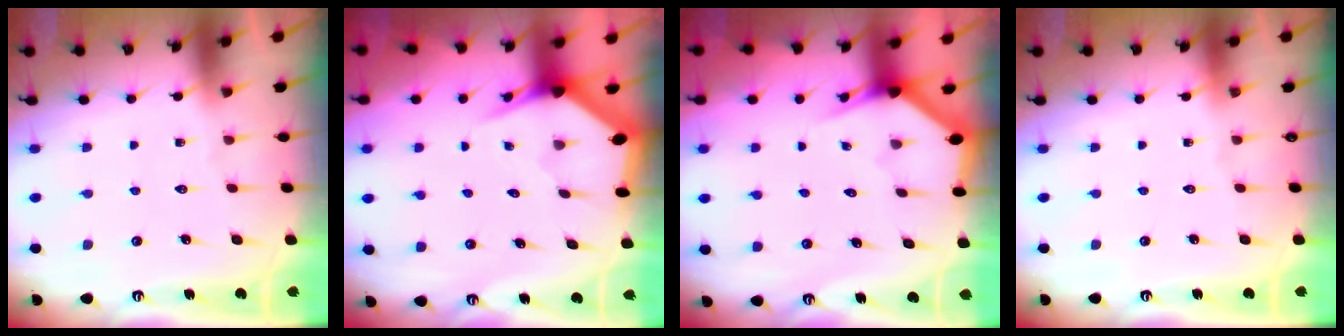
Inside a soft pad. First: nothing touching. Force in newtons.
{"total": 3.5, "press": 3.5, "slide": 0.0}
{"total": 2.6, "press": 2.6, "slide": 0.1}
{"total": 0.0}